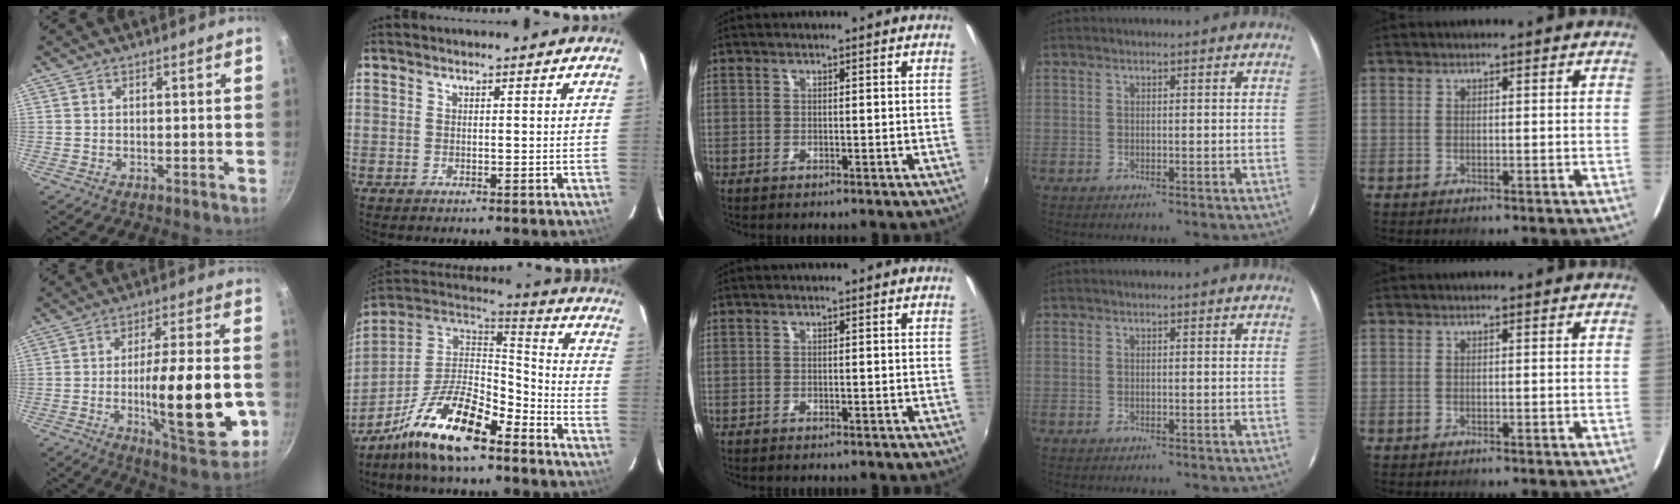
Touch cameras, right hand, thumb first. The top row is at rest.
{"thumb": {"total": 20.7, "force": [-4.7, 5.8, 19.2], "torque": [-0.272, 0.013, -0.066]}, "index": {"total": 17.4, "force": [-11.2, 5.8, 11.9], "torque": [-0.236, 0.003, -0.208]}}